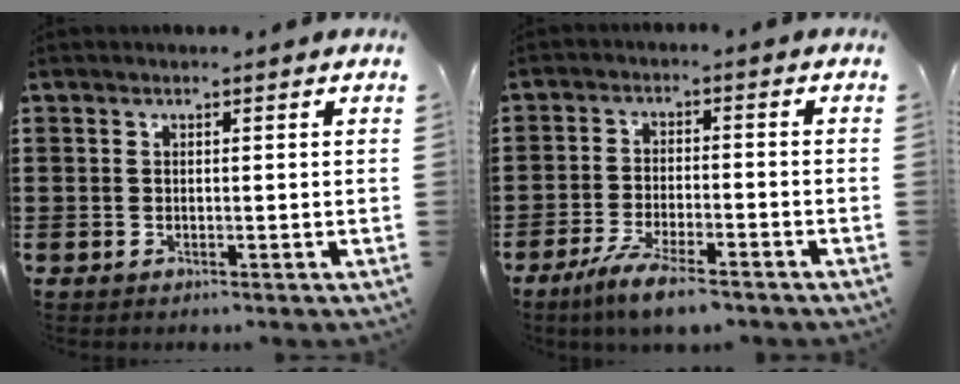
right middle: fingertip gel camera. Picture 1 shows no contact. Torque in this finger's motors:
{"motor_torque": [1.61, -0.53, 0.41, 0.07]}